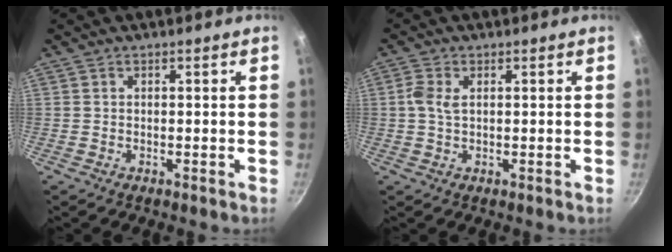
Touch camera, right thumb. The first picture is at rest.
{"total": 2.9, "force": [0.5, 1.5, 2.4], "torque": [-0.055, 0.005, 0.008]}